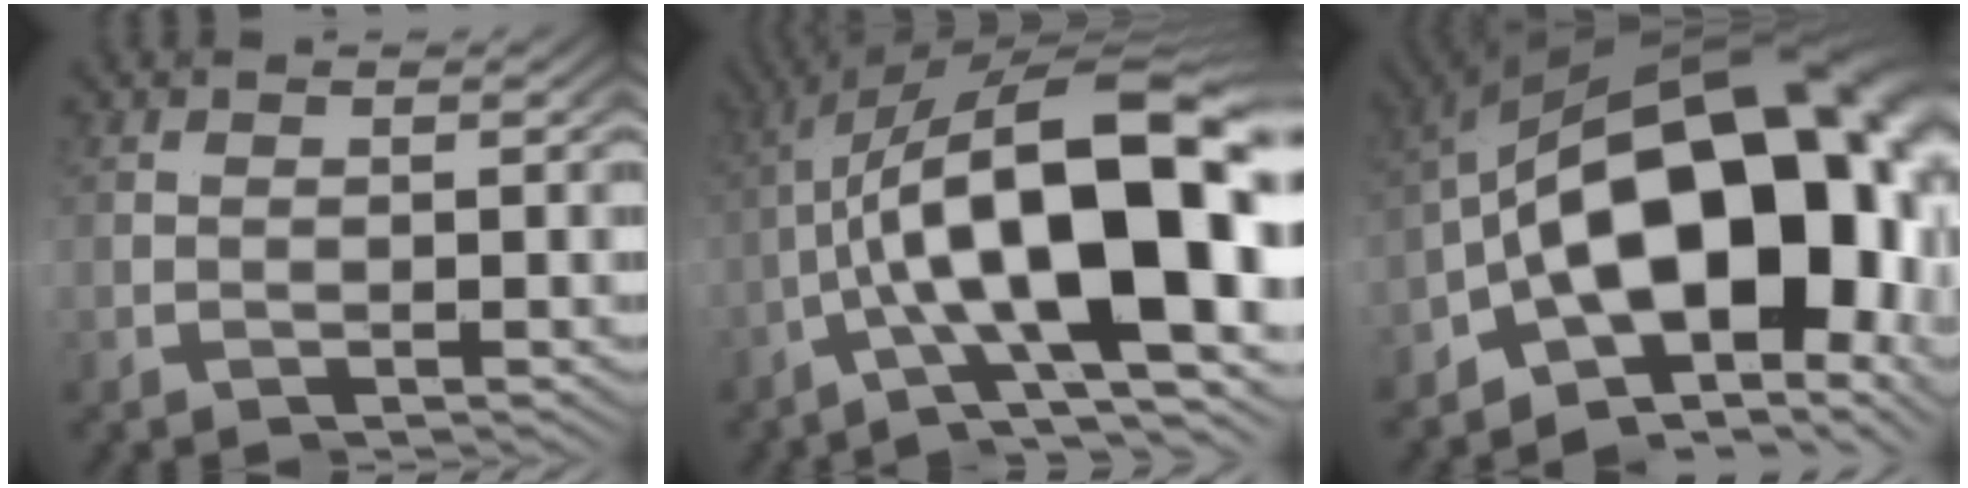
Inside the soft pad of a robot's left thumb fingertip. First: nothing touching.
{"total": 15.9, "force": [-1.8, 6.1, 14.6], "torque": [-0.240, -0.002, -0.036]}
{"total": 21.4, "force": [-0.7, 11.3, 18.2], "torque": [-0.266, 0.009, -0.026]}